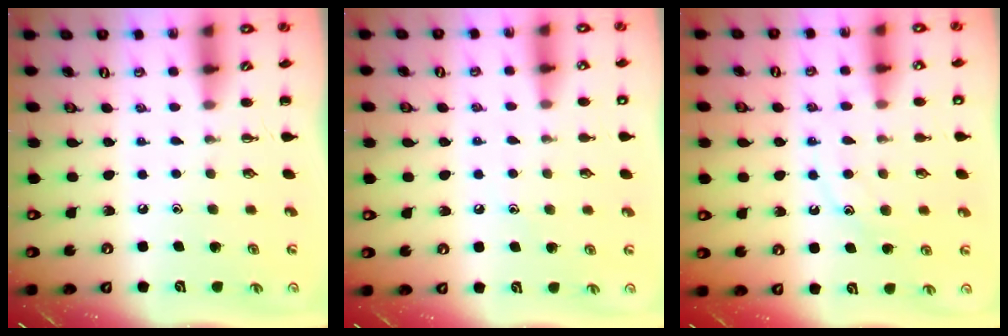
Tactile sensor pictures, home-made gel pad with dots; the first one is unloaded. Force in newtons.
{"total": 6.9, "press": 6.7, "slide": 1.5}
{"total": 12.4, "press": 12.3, "slide": 1.2}